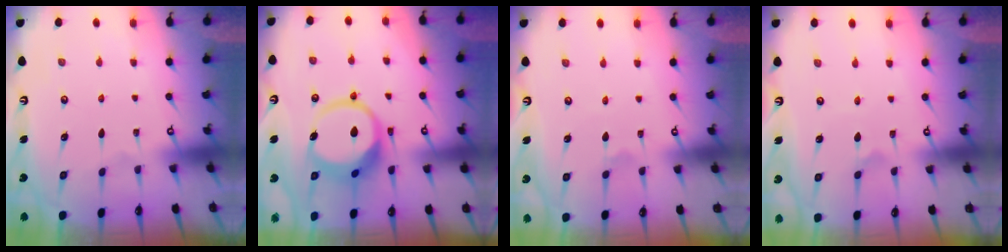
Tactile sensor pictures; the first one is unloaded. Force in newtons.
{"total": 11.9, "press": 11.8, "slide": 1.5}
{"total": 1.2, "press": 1.1, "slide": 0.2}
{"total": 1.5, "press": 1.4, "slide": 0.4}